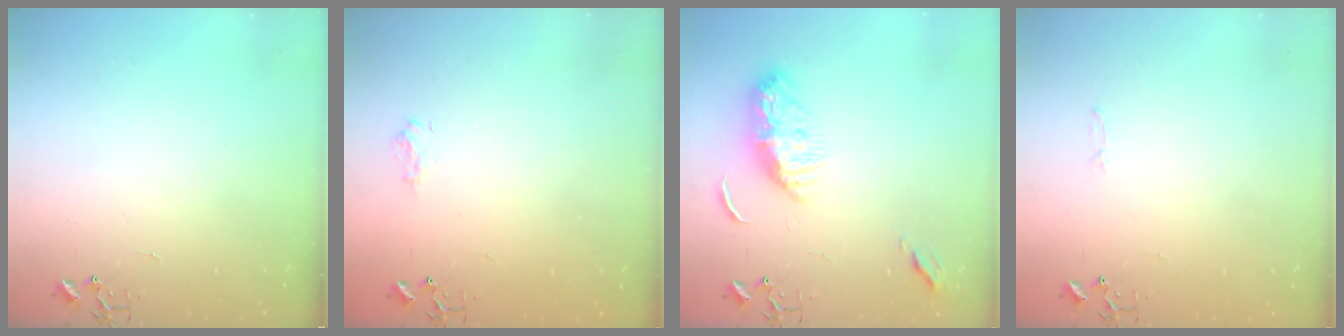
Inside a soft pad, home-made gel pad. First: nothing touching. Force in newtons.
{"total": 6.6, "press": 6.6, "slide": 0.8}
{"total": 10.4, "press": 10.3, "slide": 0.7}
{"total": 2.8, "press": 2.8, "slide": 0.4}